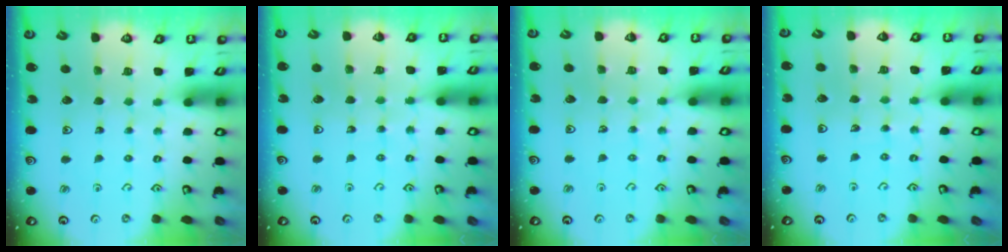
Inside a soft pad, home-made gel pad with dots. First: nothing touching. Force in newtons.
{"total": 4.6, "press": 4.2, "slide": 1.9}
{"total": 4.6, "press": 4.5, "slide": 0.9}
{"total": 4.2, "press": 4.0, "slide": 1.3}